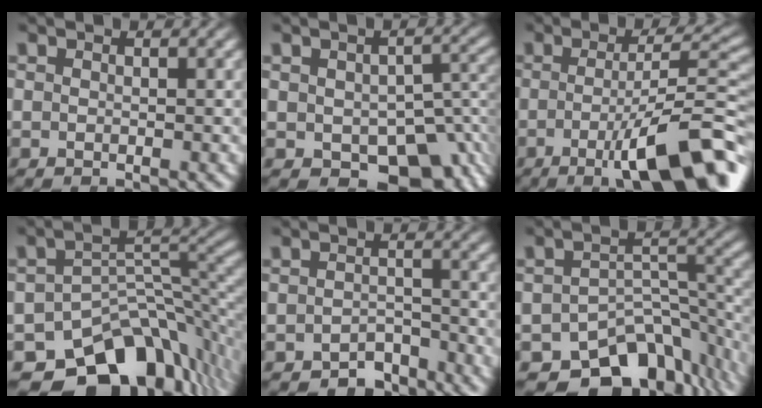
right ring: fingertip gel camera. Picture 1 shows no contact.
{"total": 10.3, "force": [-4.0, 6.9, 6.5], "torque": [-0.076, -0.041, -0.033]}
{"total": 9.8, "force": [-4.4, 1.3, 8.6], "torque": [-0.106, -0.003, -0.057]}
{"total": 16.3, "force": [-9.7, 9.0, 9.5], "torque": [-0.129, -0.035, -0.132]}
{"total": 4.4, "force": [-4.1, 1.6, 0.7], "torque": [0.021, -0.009, -0.068]}
{"total": 11.9, "force": [-8.2, 5.9, 6.4], "torque": [-0.080, -0.028, -0.112]}